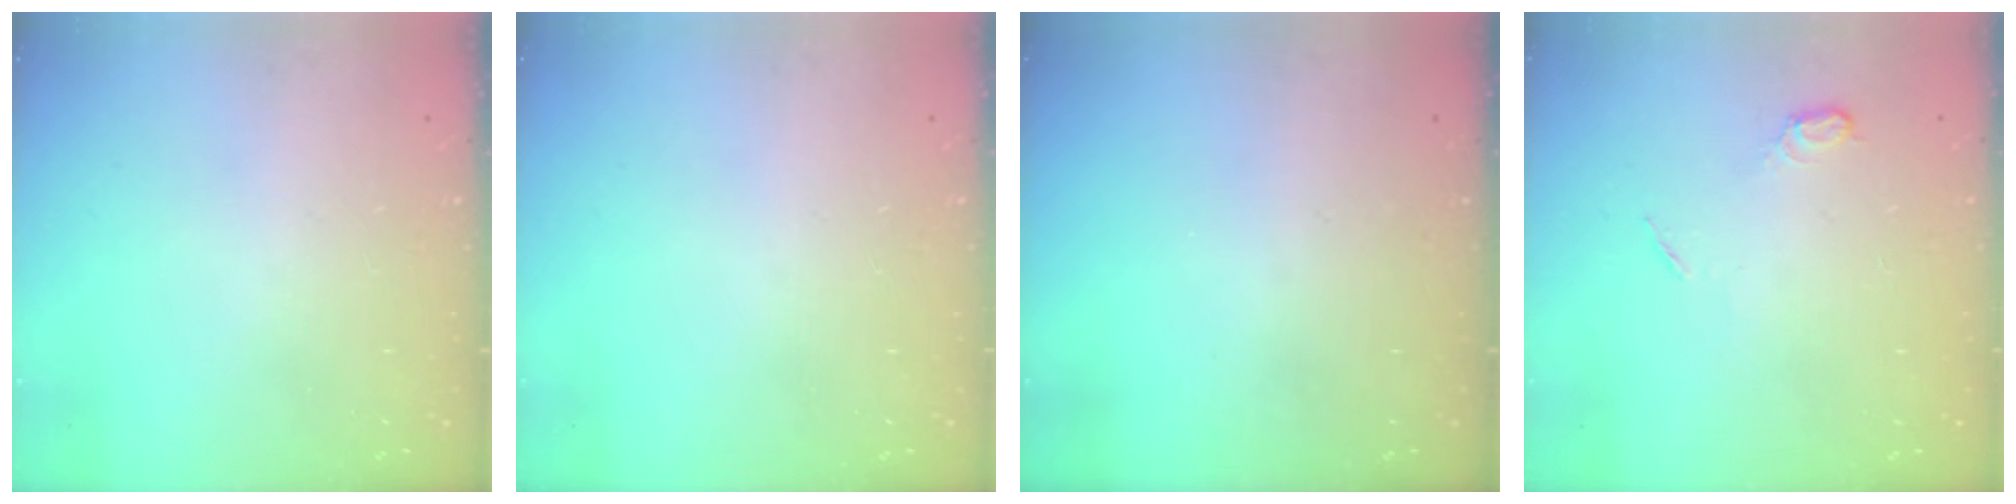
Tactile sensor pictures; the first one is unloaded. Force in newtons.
{"total": 0.0}
{"total": 0.0}
{"total": 5.3, "press": 5.3, "slide": 0.7}